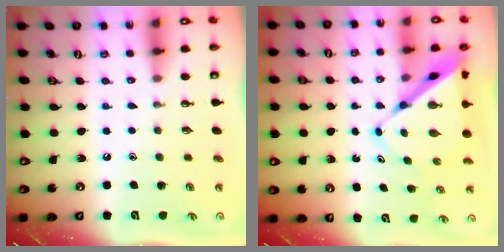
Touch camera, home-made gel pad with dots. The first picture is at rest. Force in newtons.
{"total": 9.2, "press": 9.2, "slide": 0.9}